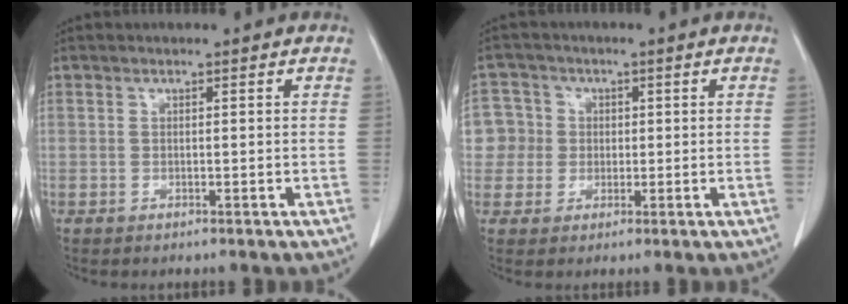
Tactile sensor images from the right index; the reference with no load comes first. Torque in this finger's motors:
{"motor_torque": [0.03, -0.04, -0.04, 0.01]}